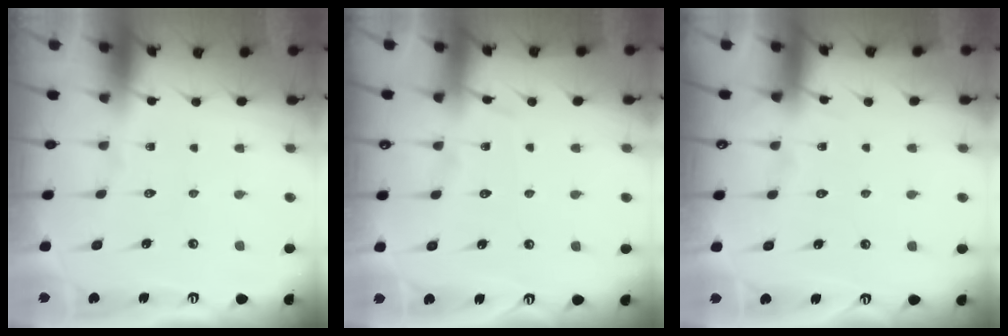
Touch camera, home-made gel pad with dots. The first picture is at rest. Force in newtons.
{"total": 5.1, "press": 5.0, "slide": 0.5}
{"total": 3.8, "press": 3.7, "slide": 0.6}